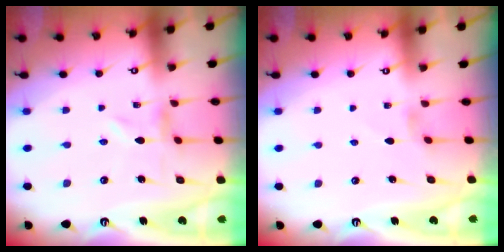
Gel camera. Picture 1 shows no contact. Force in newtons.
{"total": 2.4, "press": 2.3, "slide": 0.4}